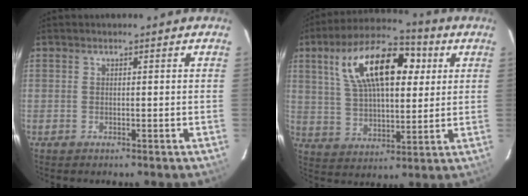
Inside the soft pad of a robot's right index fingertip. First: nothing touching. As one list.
[{"total": 18.5, "force": [6.6, 8.6, 15.0], "torque": [-0.276, 0.038, 0.115]}]